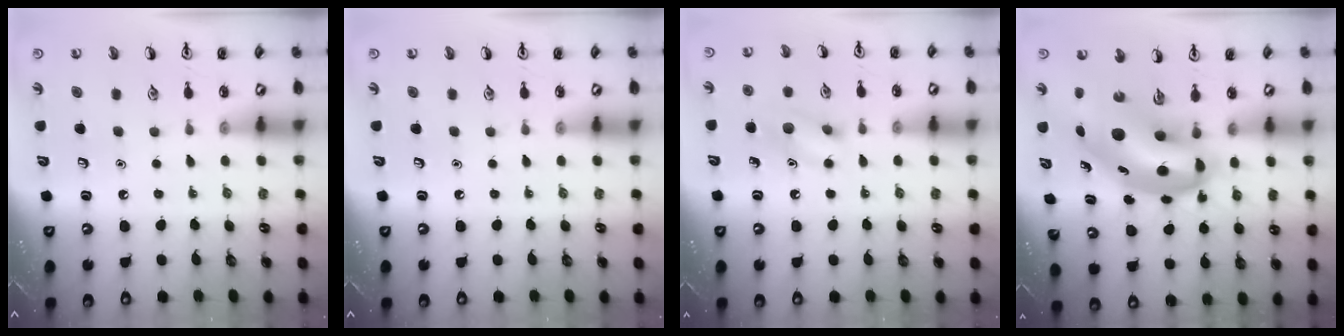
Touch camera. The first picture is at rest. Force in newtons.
{"total": 0.0}
{"total": 8.3, "press": 8.2, "slide": 1.4}
{"total": 11.4, "press": 10.9, "slide": 3.2}